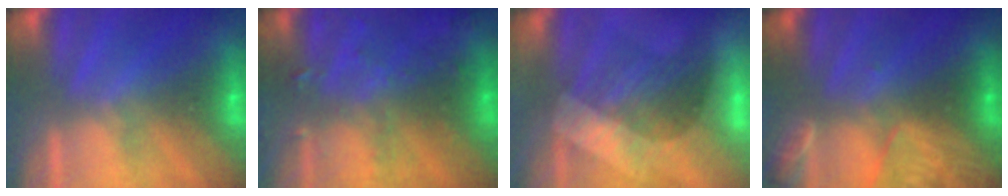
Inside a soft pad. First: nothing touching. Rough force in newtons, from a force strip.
{"total": 9.3}
{"total": 3.2}
{"total": 3.3}